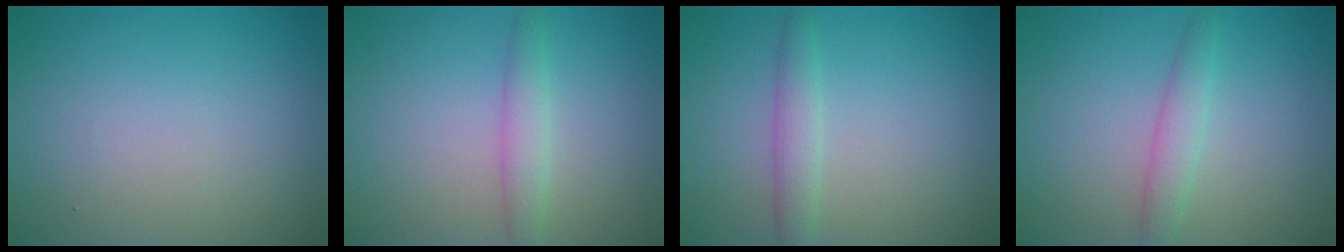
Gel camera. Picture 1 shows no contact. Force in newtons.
{"total": 2.1, "press": 2.1, "slide": 0.0}
{"total": 1.9, "press": 1.9, "slide": 0.0}
{"total": 1.9, "press": 1.9, "slide": 0.1}